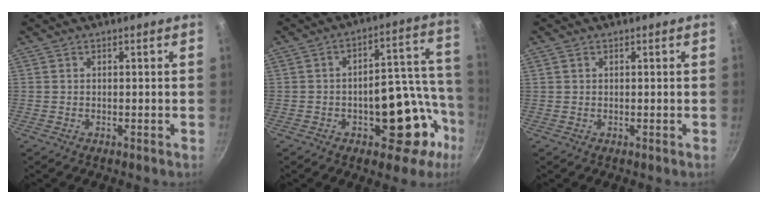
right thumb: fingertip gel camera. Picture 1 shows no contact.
{"total": 17.0, "force": [-6.0, 9.5, 12.7], "torque": [-0.093, 0.066, -0.070]}
{"total": 0.7, "force": [0.3, 0.5, 0.3], "torque": [-0.005, 0.002, 0.005]}